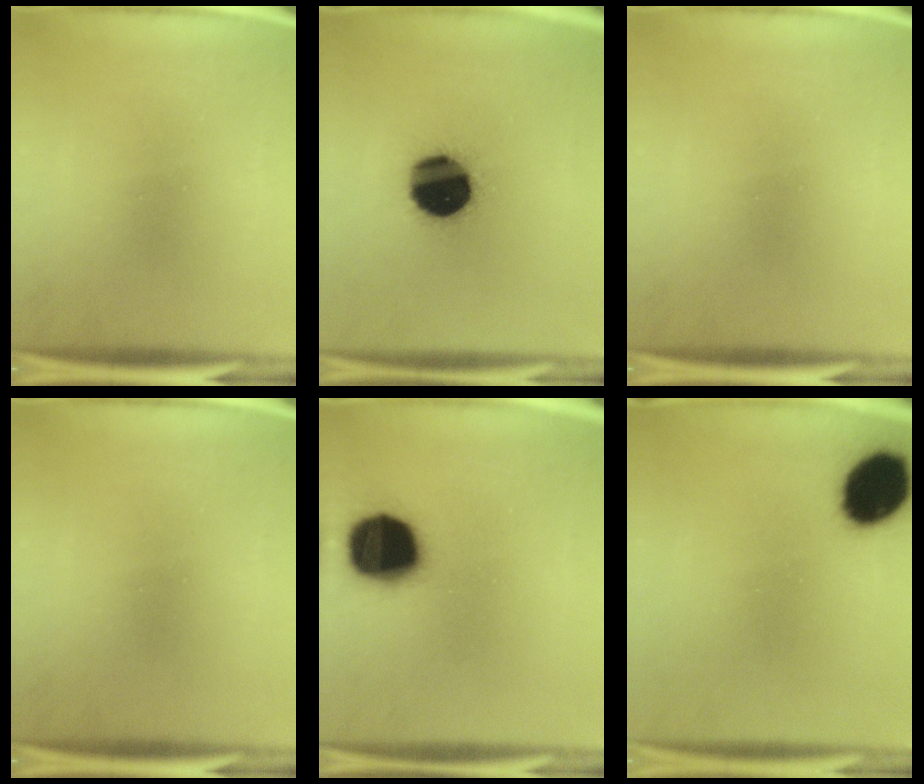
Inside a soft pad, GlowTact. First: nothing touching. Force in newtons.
{"total": 16.9}
{"total": 0.0}
{"total": 0.0}
{"total": 19.4}
{"total": 14.6}